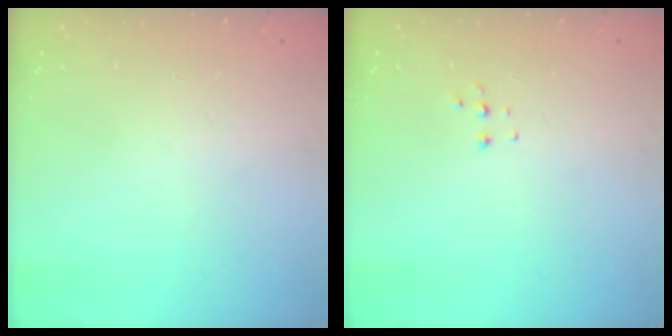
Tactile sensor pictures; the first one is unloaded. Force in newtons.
{"total": 3.8, "press": 3.8, "slide": 0.3}